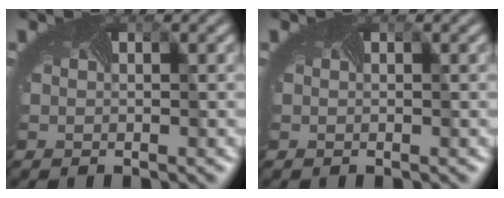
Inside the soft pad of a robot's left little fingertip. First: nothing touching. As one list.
[{"total": 0.0}]